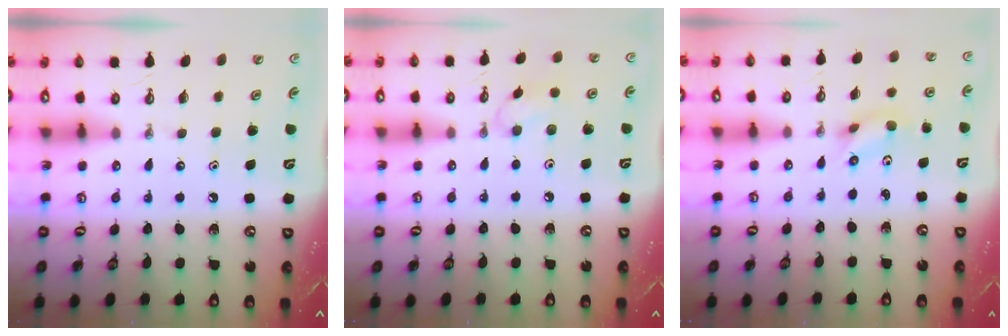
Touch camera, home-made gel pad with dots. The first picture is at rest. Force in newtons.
{"total": 6.5, "press": 6.5, "slide": 0.6}
{"total": 2.9, "press": 1.1, "slide": 2.7}